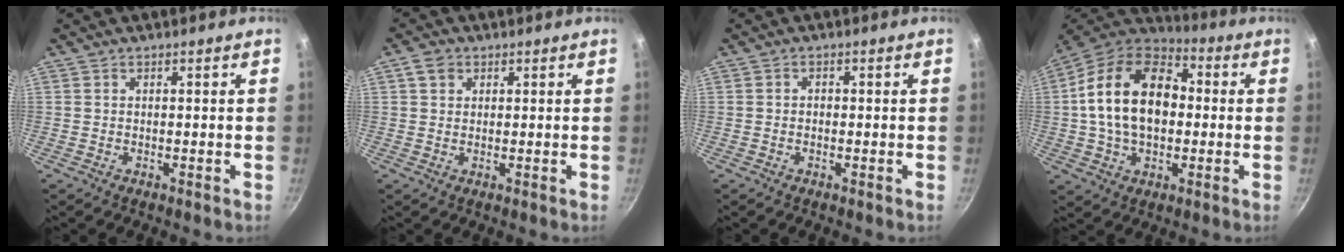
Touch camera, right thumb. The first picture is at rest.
{"total": 2.8, "force": [1.2, 2.2, 1.3], "torque": [-0.015, -0.001, 0.019]}
{"total": 0.9, "force": [-0.2, 0.7, 0.5], "torque": [-0.007, 0.004, -0.006]}
{"total": 20.1, "force": [1.2, 13.3, 15.0], "torque": [-0.237, 0.034, 0.007]}